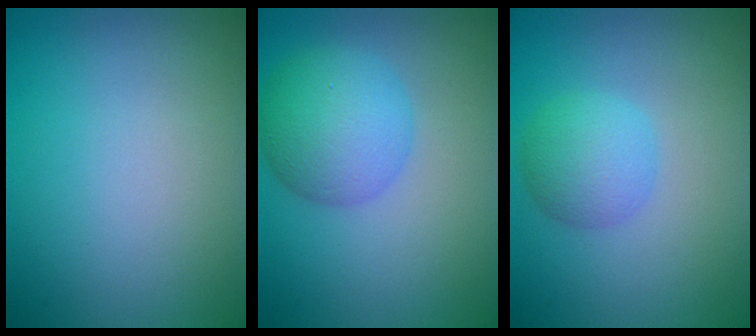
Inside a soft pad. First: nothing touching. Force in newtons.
{"total": 5.2, "press": 5.2, "slide": 0.1}
{"total": 2.9, "press": 2.9, "slide": 0.0}